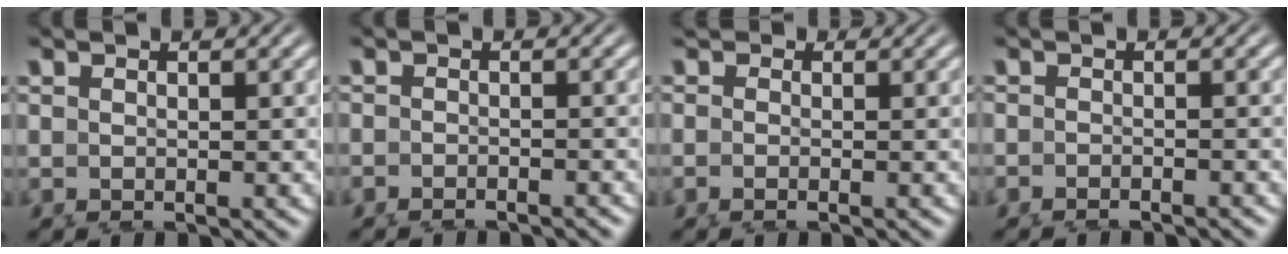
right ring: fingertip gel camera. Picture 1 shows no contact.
{"total": 1.8, "force": [-1.8, -0.2, -0.2], "torque": [0.007, -0.006, -0.028]}
{"total": 0.6, "force": [-0.5, 0.0, 0.3], "torque": [0.004, -0.004, -0.011]}
{"total": 1.7, "force": [-1.7, -0.3, -0.2], "torque": [0.009, -0.006, -0.026]}